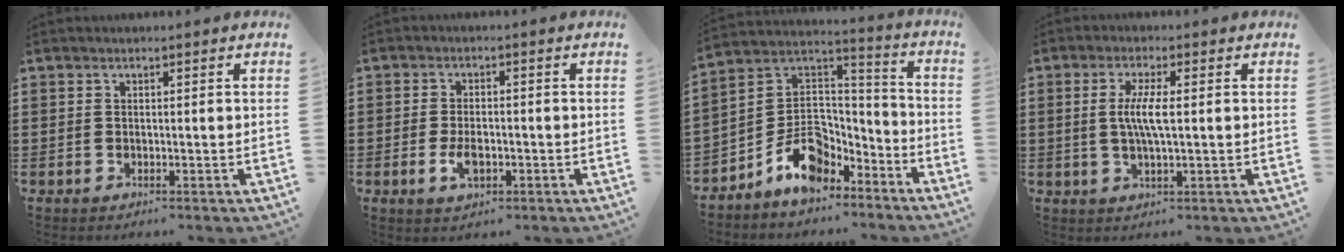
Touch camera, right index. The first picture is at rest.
{"total": 3.6, "force": [-1.1, 1.9, 2.9], "torque": [-0.057, 0.002, -0.019]}
{"total": 10.8, "force": [-6.4, 7.3, 4.6], "torque": [-0.091, 0.019, -0.115]}
{"total": 4.6, "force": [0.2, 0.6, 4.6], "torque": [-0.091, -0.006, -0.002]}